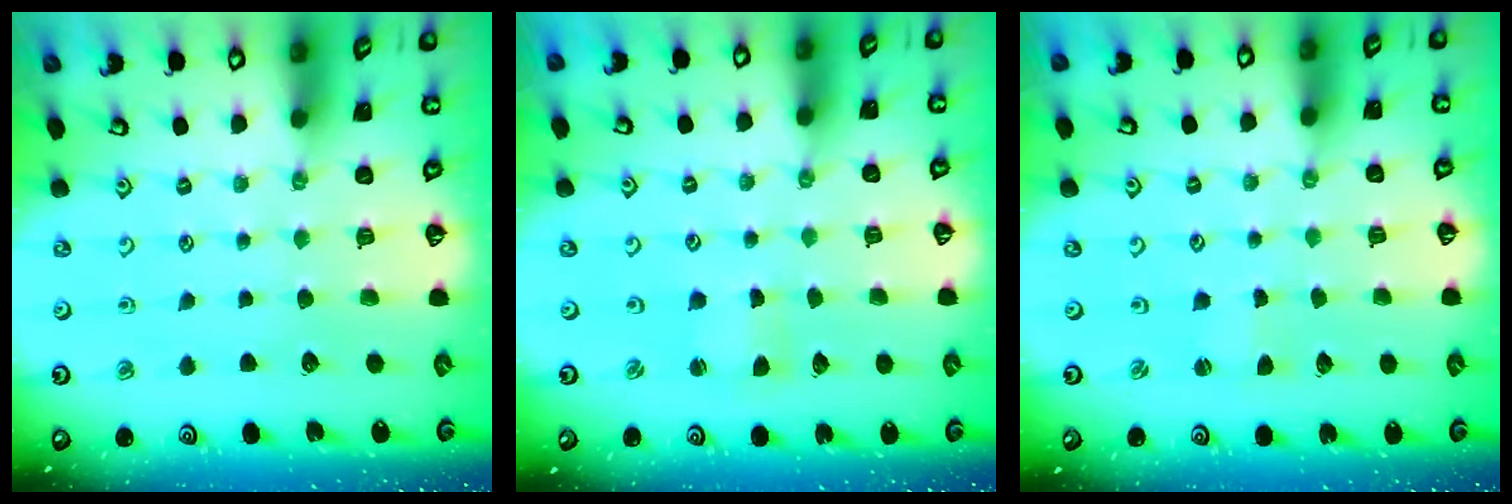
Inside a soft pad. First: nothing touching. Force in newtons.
{"total": 1.4, "press": 1.3, "slide": 0.3}
{"total": 1.1, "press": 1.1, "slide": 0.2}